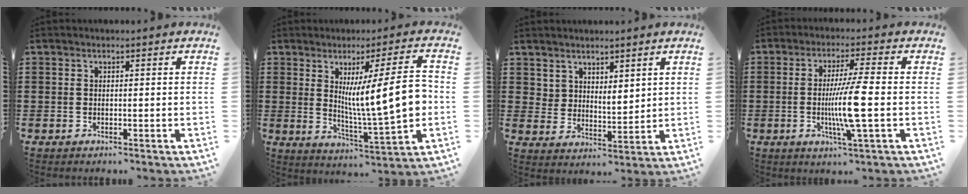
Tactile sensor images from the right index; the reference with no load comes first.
{"total": 12.2, "force": [1.2, 2.0, 12.0], "torque": [-0.190, -0.006, 0.017]}
{"total": 4.3, "force": [4.0, 1.5, 0.0], "torque": [-0.015, -0.010, 0.079]}
{"total": 9.1, "force": [-1.0, 0.3, 9.1], "torque": [-0.176, -0.016, -0.026]}